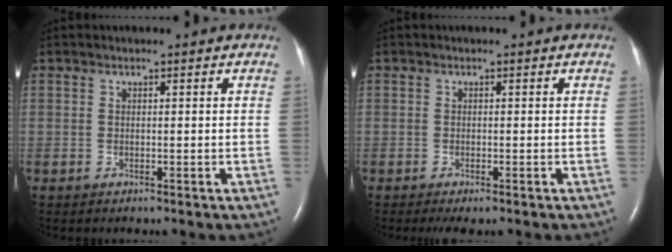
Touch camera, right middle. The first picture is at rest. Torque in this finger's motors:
{"motor_torque": [0.35, -0.28, 0.14, 0.04]}